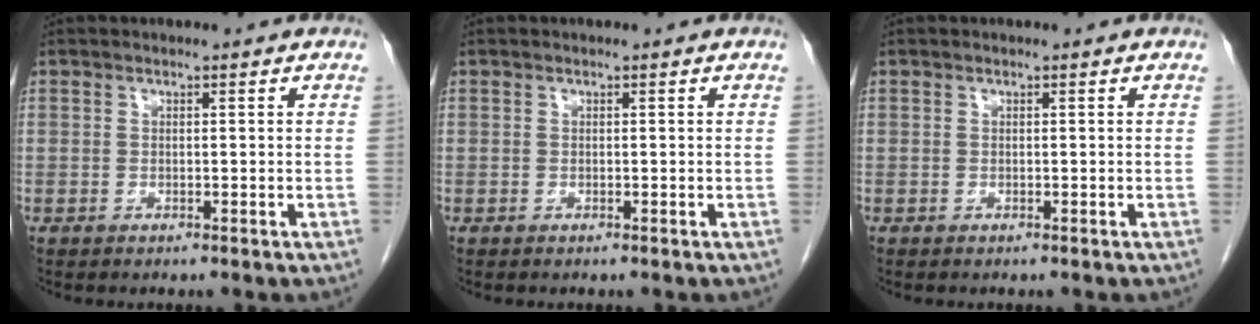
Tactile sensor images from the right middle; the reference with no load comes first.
{"total": 0.0}
{"total": 0.0}